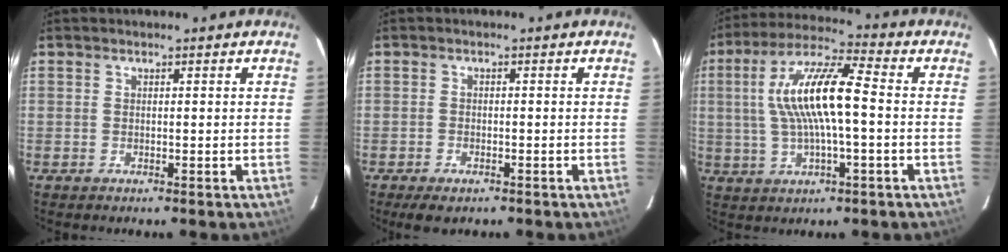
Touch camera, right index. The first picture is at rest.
{"total": 3.4, "force": [-2.6, 1.4, 1.7], "torque": [-0.045, -0.013, -0.042]}
{"total": 13.2, "force": [0.5, 2.7, 12.9], "torque": [-0.246, 0.016, 0.007]}